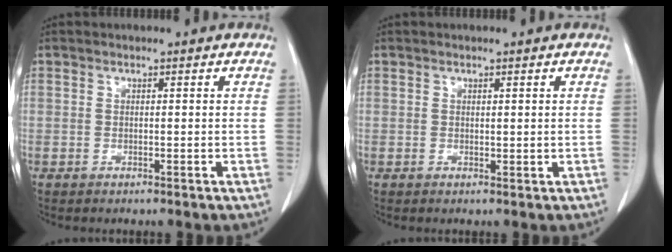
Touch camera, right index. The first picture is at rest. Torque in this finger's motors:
{"motor_torque": [-0.02, -0.12, -0.05, -0.01]}